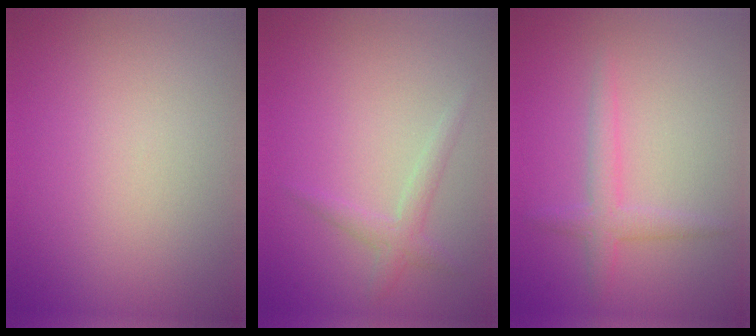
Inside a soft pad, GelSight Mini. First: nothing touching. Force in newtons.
{"total": 1.7, "press": 1.7, "slide": 0.1}
{"total": 2.1, "press": 2.1, "slide": 0.1}